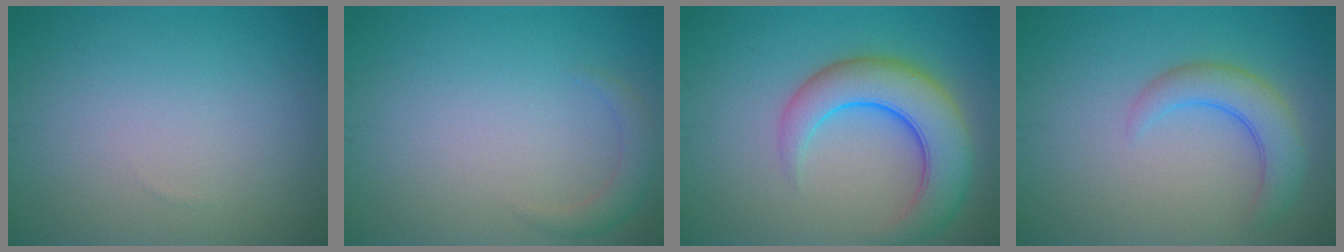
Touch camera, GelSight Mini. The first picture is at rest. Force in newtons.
{"total": 1.7, "press": 1.7, "slide": 0.1}
{"total": 7.3, "press": 7.3, "slide": 0.4}
{"total": 3.8, "press": 3.7, "slide": 0.4}